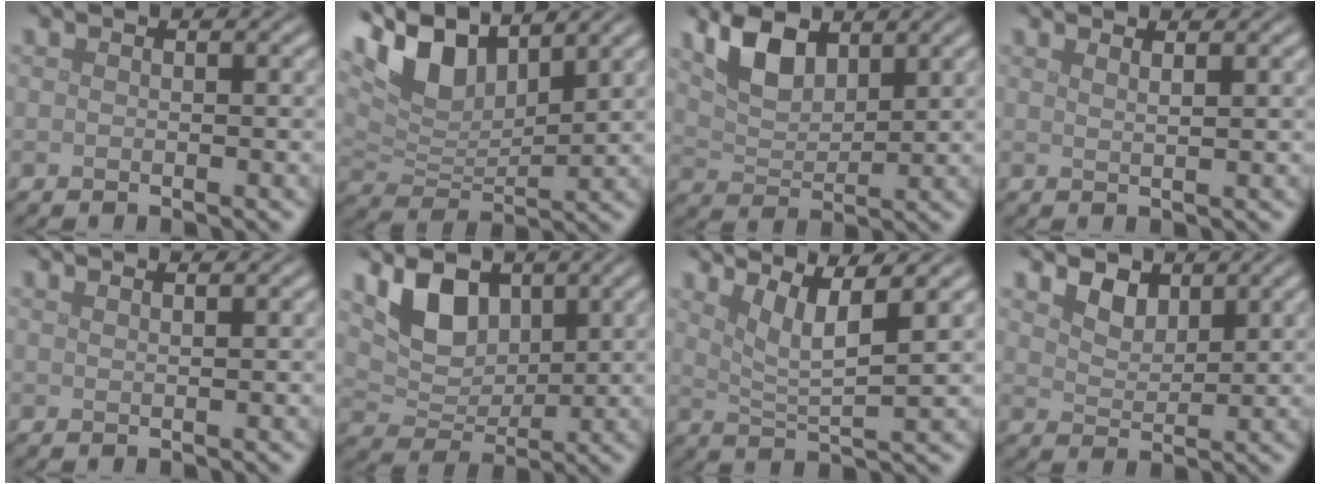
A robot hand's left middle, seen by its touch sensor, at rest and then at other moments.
{"total": 7.6, "force": [5.2, 3.1, 4.5], "torque": [-0.098, 0.009, 0.095]}
{"total": 4.8, "force": [3.0, 2.3, 3.0], "torque": [-0.066, 0.002, 0.057]}
{"total": 1.8, "force": [1.2, 0.6, 1.1], "torque": [0.003, 0.003, 0.000]}
{"total": 2.1, "force": [1.5, 0.8, 1.1], "torque": [0.004, 0.001, -0.001]}
{"total": 4.8, "force": [2.4, 3.0, 2.9], "torque": [-0.063, -0.009, 0.042]}
{"total": 4.5, "force": [2.6, 0.8, 3.6], "torque": [-0.063, 0.001, 0.050]}
{"total": 2.5, "force": [1.8, 1.3, 1.0], "torque": [-0.027, -0.003, 0.032]}